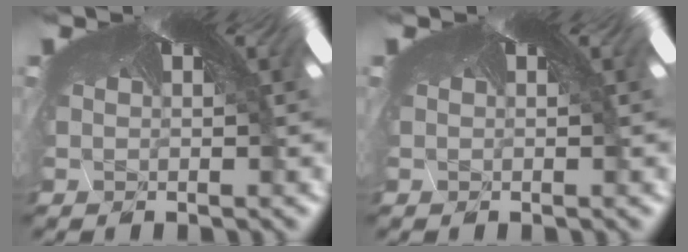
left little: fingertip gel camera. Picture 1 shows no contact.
{"total": 0.0}